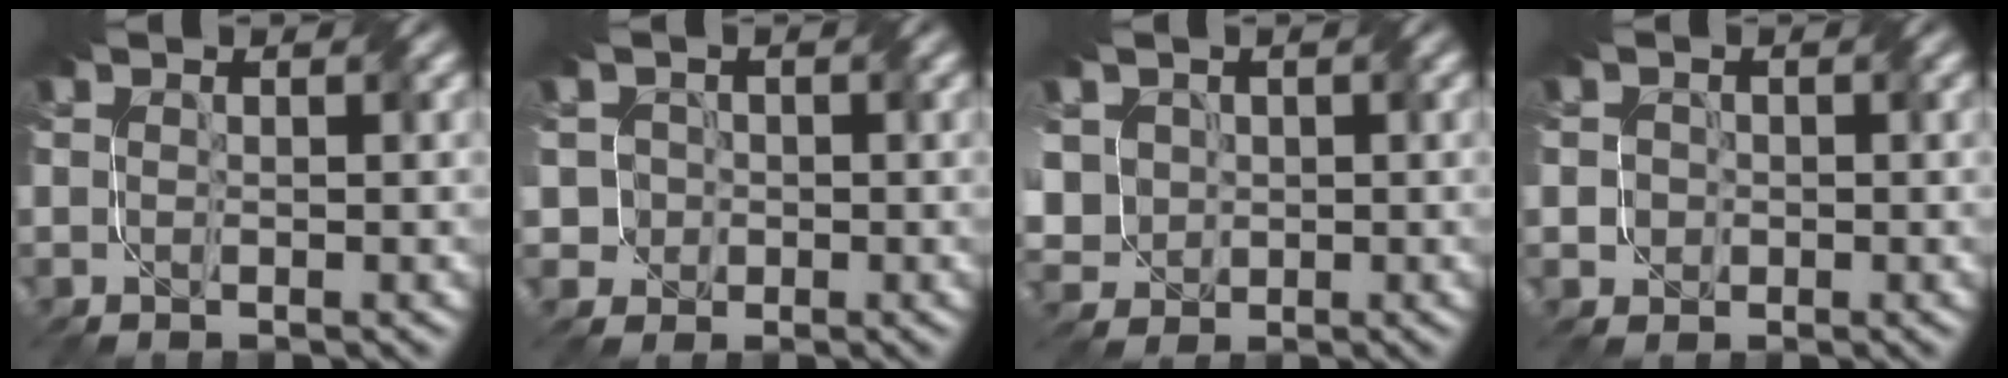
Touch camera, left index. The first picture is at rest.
{"total": 3.1, "force": [-0.5, 3.1, 0.5], "torque": [-0.001, 0.024, -0.027]}
{"total": 5.6, "force": [0.5, 4.9, 2.7], "torque": [-0.082, 0.019, -0.008]}
{"total": 1.7, "force": [0.0, 1.6, 0.6], "torque": [0.004, 0.015, -0.013]}